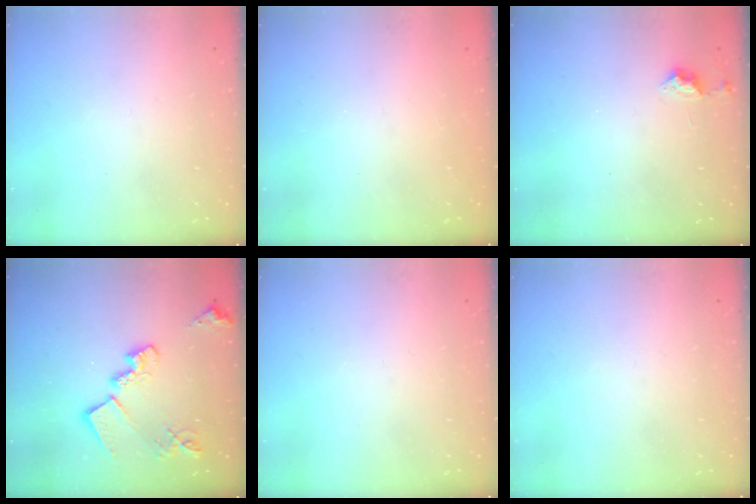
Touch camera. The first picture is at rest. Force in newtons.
{"total": 0.9, "press": 0.9, "slide": 0.1}
{"total": 7.5, "press": 7.5, "slide": 0.5}
{"total": 17.4, "press": 17.4, "slide": 1.1}
{"total": 0.0}
{"total": 0.0}